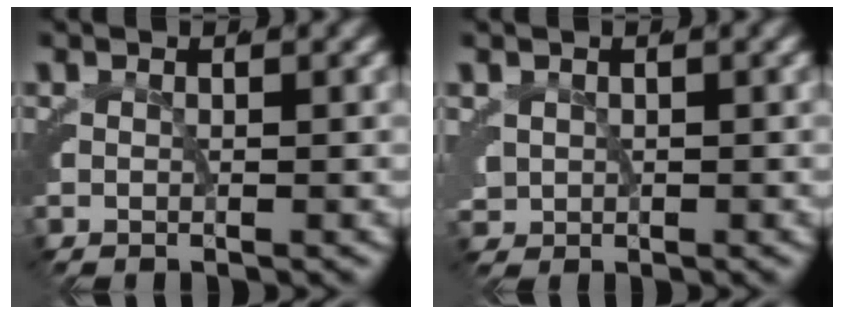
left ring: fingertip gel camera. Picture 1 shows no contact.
{"total": 1.9, "force": [0.2, 1.8, 0.5], "torque": [-0.031, -0.015, 0.014]}